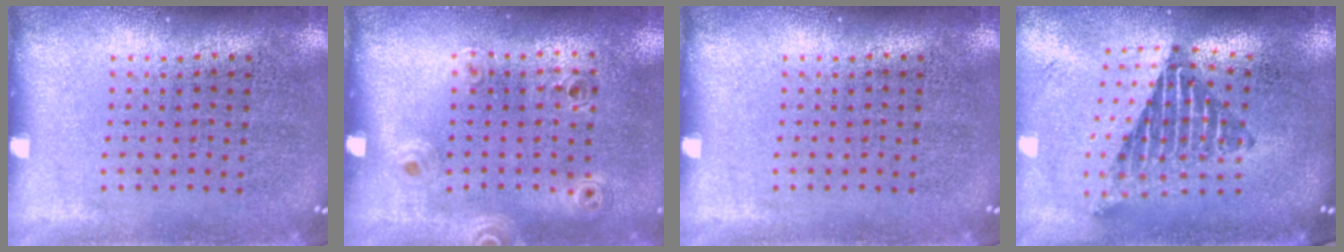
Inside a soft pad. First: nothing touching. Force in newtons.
{"total": 1.0, "press": 1.0, "slide": 0.2}
{"total": 0.0}
{"total": 2.1, "press": 1.6, "slide": 1.3}